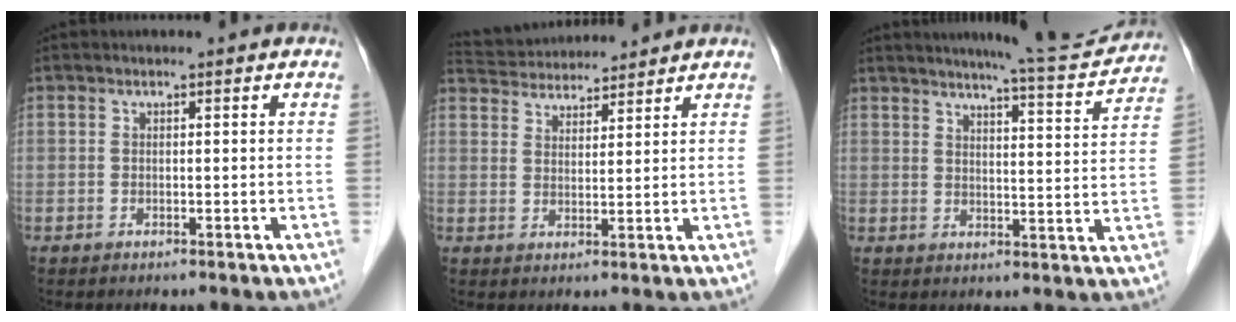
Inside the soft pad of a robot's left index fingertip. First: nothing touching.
{"total": 10.1, "force": [9.7, 1.8, 2.3], "torque": [-0.045, 0.035, 0.157]}
{"total": 11.3, "force": [10.7, 0.0, 3.6], "torque": [-0.050, -0.013, 0.131]}